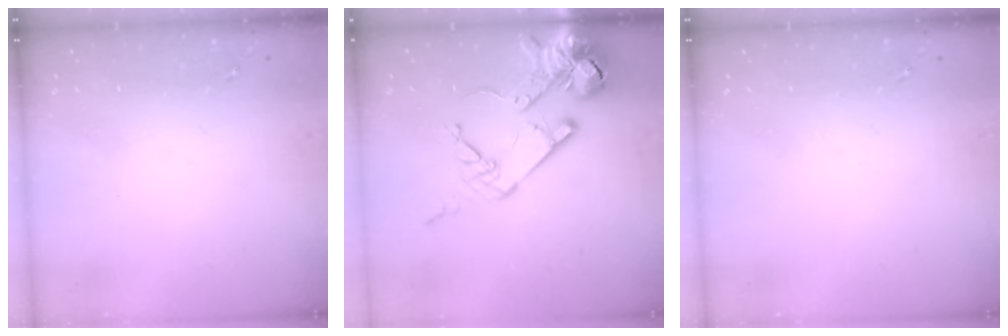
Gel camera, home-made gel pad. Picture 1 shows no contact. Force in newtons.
{"total": 23.3, "press": 23.1, "slide": 3.0}
{"total": 0.0}